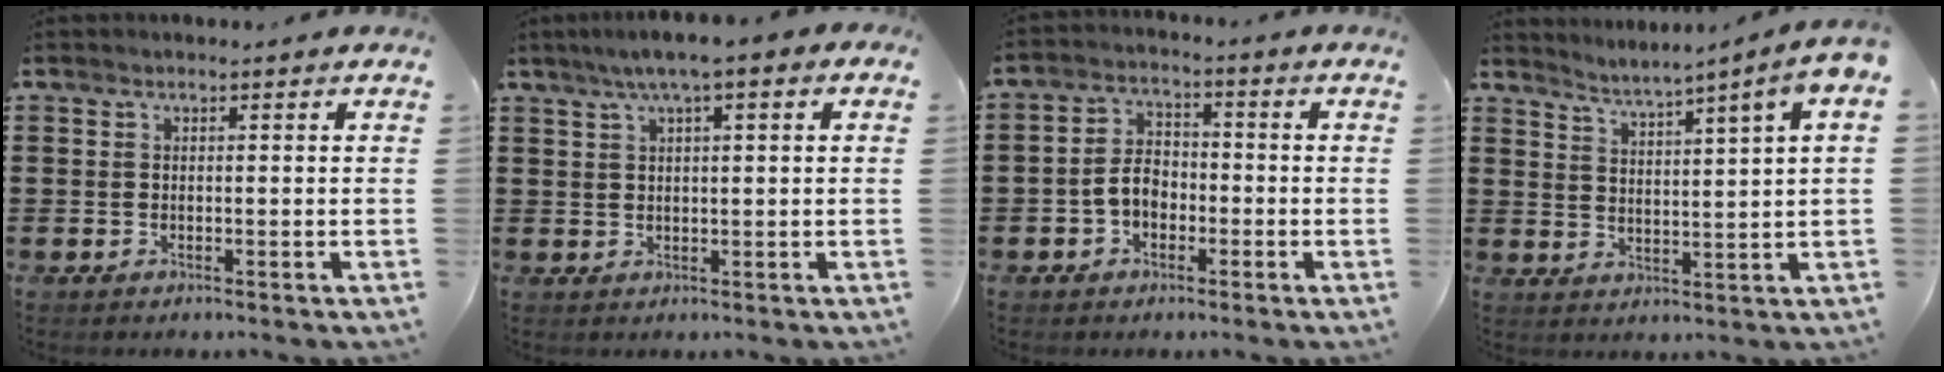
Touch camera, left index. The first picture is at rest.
{"total": 3.5, "force": [1.3, 0.4, 3.2], "torque": [-0.062, 0.003, 0.019]}
{"total": 4.6, "force": [-1.5, 3.1, 3.1], "torque": [-0.073, 0.007, -0.033]}
{"total": 3.7, "force": [2.8, -0.6, 2.4], "torque": [-0.059, -0.021, 0.040]}